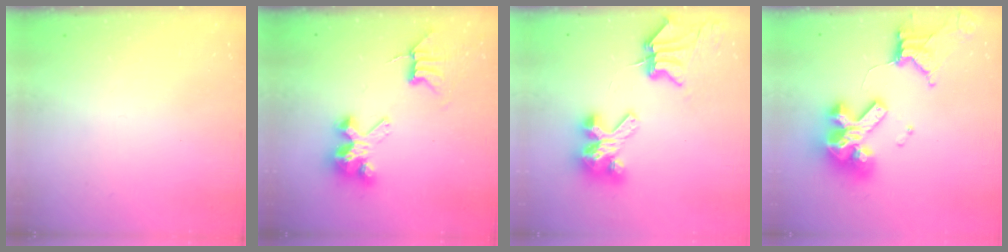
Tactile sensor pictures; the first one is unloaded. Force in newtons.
{"total": 8.0, "press": 8.0, "slide": 0.6}
{"total": 7.9, "press": 7.9, "slide": 0.9}
{"total": 17.1, "press": 17.0, "slide": 2.0}